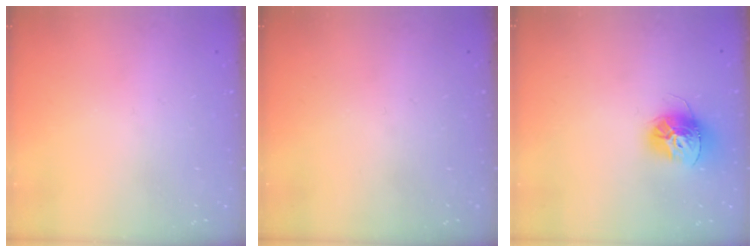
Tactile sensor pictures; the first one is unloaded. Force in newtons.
{"total": 0.0}
{"total": 12.7, "press": 12.7, "slide": 1.0}